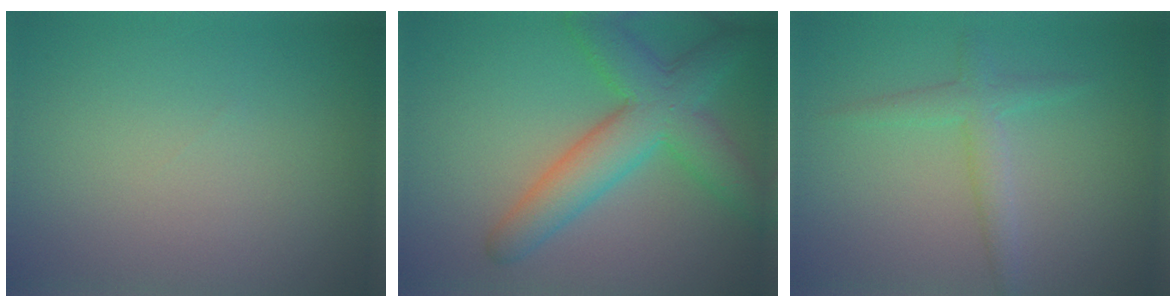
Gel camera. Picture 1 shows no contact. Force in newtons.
{"total": 6.8, "press": 6.8, "slide": 0.2}
{"total": 2.2, "press": 2.2, "slide": 0.1}